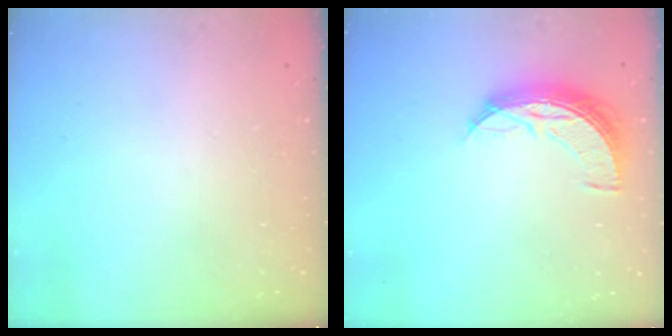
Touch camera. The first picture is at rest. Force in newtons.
{"total": 10.1, "press": 10.1, "slide": 0.6}